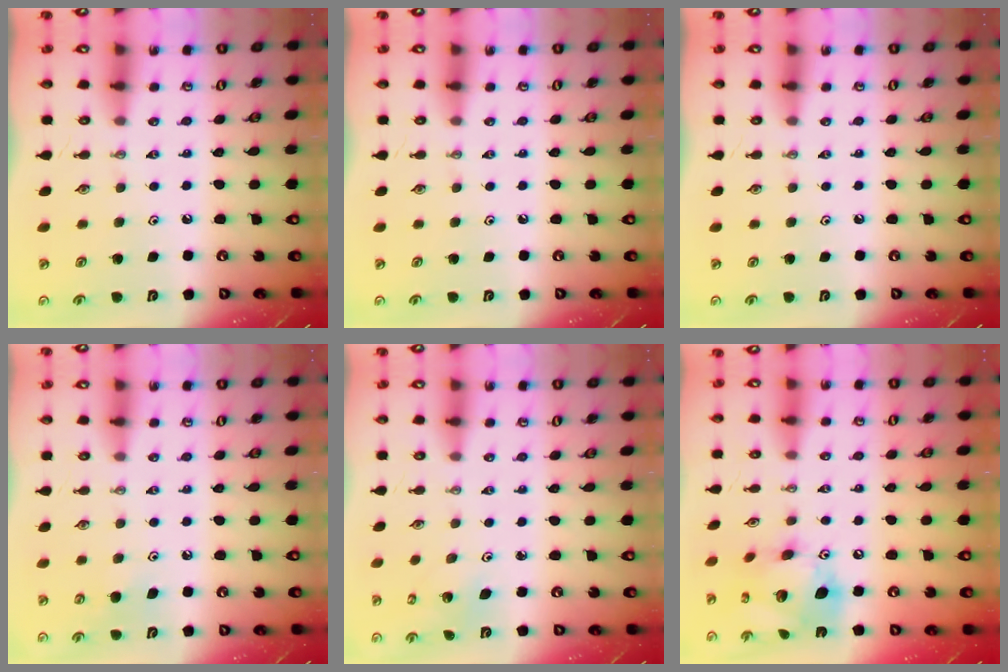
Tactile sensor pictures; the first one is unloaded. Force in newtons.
{"total": 0.0}
{"total": 0.0}
{"total": 6.2, "press": 6.1, "slide": 1.1}
{"total": 2.2, "press": 2.2, "slide": 0.2}
{"total": 17.2, "press": 17.1, "slide": 1.9}